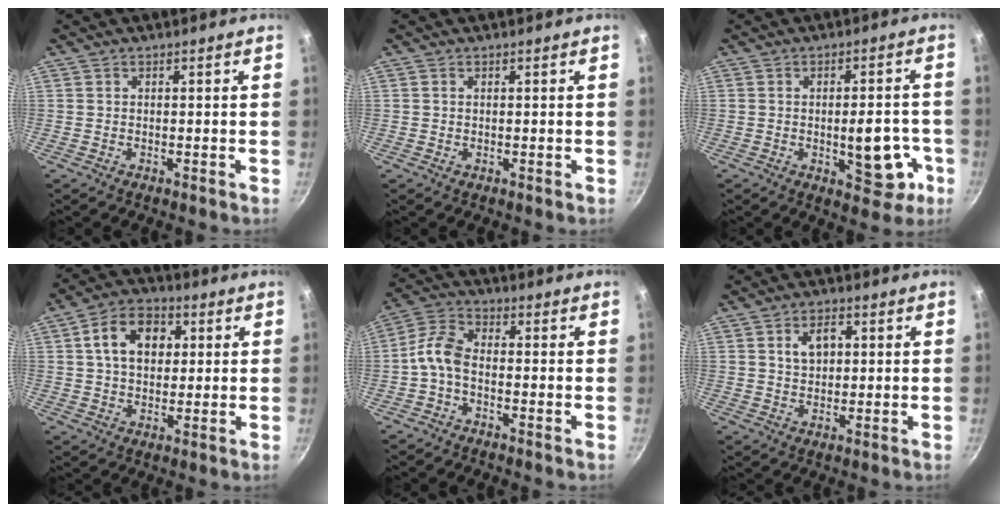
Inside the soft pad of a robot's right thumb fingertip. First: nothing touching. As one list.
[{"total": 0.0}, {"total": 10.1, "force": [-2.6, 4.8, 8.5], "torque": [-0.078, 0.013, -0.028]}, {"total": 10.9, "force": [2.6, 7.8, 7.2], "torque": [-0.097, 0.011, 0.032]}, {"total": 6.2, "force": [-2.0, 3.4, 4.7], "torque": [-0.103, 0.033, -0.054]}, {"total": 5.3, "force": [1.3, 3.6, 3.6], "torque": [-0.042, 0.005, 0.022]}]